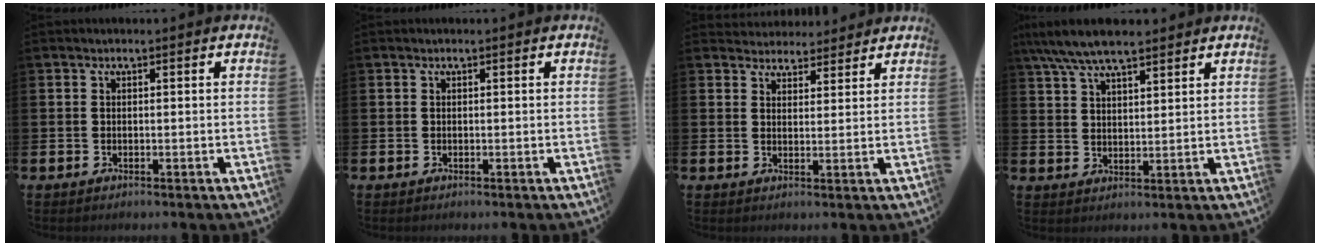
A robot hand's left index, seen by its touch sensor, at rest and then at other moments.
{"total": 0.0}
{"total": 3.7, "force": [3.5, 1.1, -0.3], "torque": [-0.003, -0.019, 0.064]}
{"total": 7.1, "force": [6.4, 1.4, 2.7], "torque": [-0.077, -0.014, 0.120]}